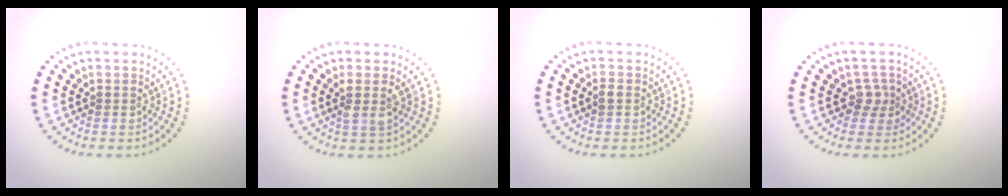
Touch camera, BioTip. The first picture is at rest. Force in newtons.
{"total": 1.7, "press": 1.5, "slide": 0.7}
{"total": 0.9, "press": 0.9, "slide": 0.0}
{"total": 1.7, "press": 1.3, "slide": 1.1}